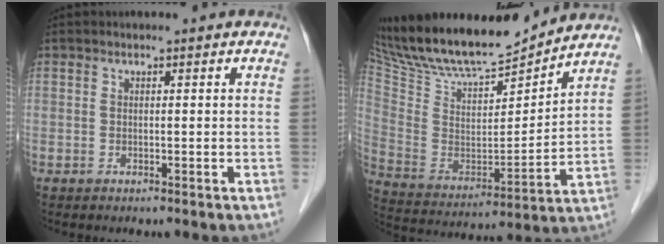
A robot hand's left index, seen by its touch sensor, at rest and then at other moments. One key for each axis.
{"total": 19.5, "fx": 18.1, "fy": 3.0, "fz": 6.5, "tx": -0.132, "ty": -0.020, "tz": 0.322}